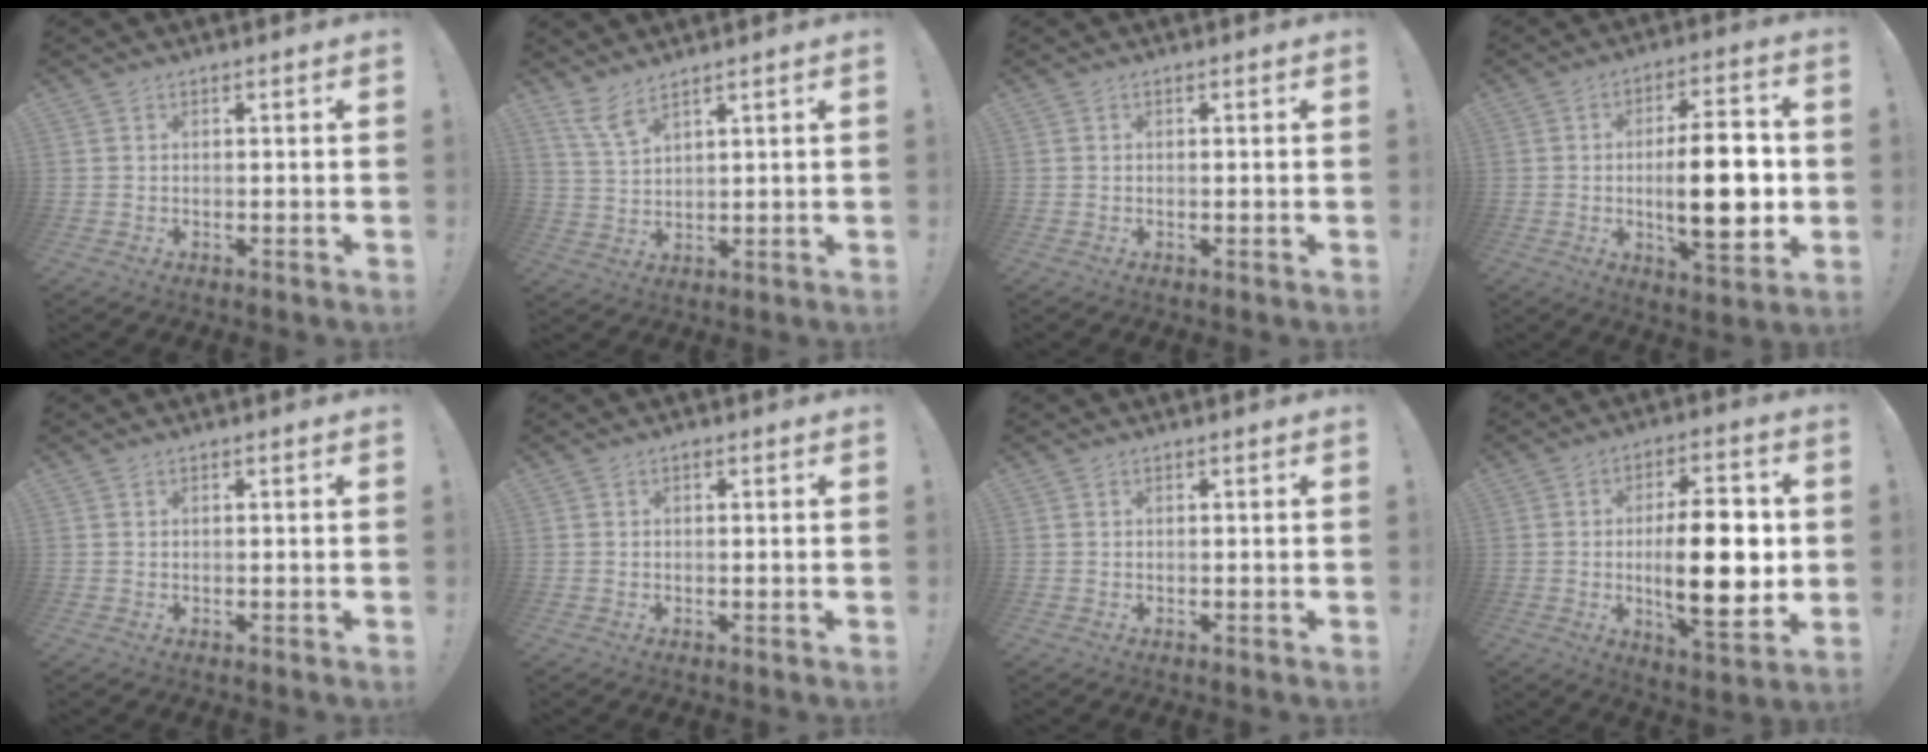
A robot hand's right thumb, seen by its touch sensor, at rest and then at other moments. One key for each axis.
{"total": 5.9, "fx": 4.5, "fy": 1.2, "fz": 3.6, "tx": -0.074, "ty": -0.023, "tz": 0.083}
{"total": 0.0}
{"total": 18.6, "fx": -1.0, "fy": 6.3, "fz": 17.5, "tx": -0.281, "ty": -0.006, "tz": -0.019}
{"total": 0.0}
{"total": 0.0}
{"total": 0.0}
{"total": 20.2, "fx": -0.2, "fy": 7.4, "fz": 18.8, "tx": -0.303, "ty": -0.012, "tz": -0.008}